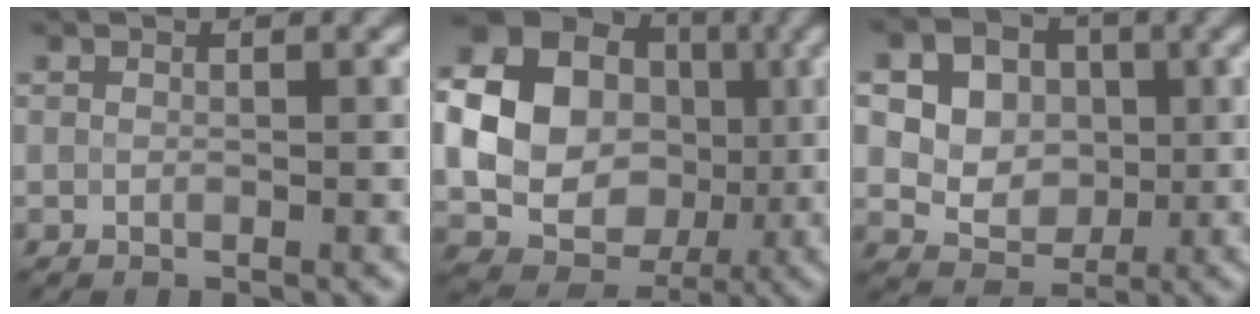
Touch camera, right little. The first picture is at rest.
{"total": 17.9, "force": [1.1, 16.3, 7.2], "torque": [-0.159, 0.013, -0.005]}
{"total": 9.9, "force": [2.8, 8.1, 4.8], "torque": [-0.093, 0.040, 0.043]}